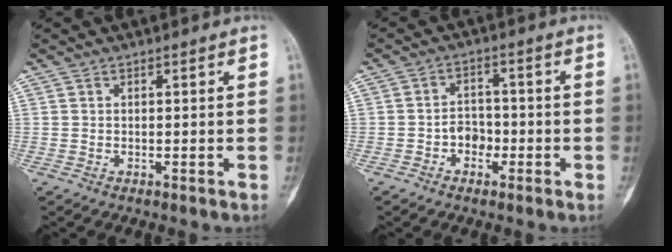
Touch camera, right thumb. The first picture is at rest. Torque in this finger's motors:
{"motor_torque": [0.64, 0.23, -0.03, -0.01, -0.01]}